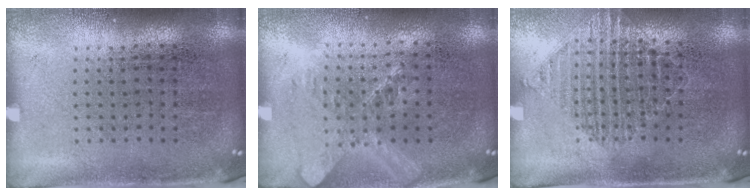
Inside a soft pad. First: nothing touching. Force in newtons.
{"total": 1.5, "press": 1.3, "slide": 0.7}
{"total": 1.1, "press": 1.1, "slide": 0.1}